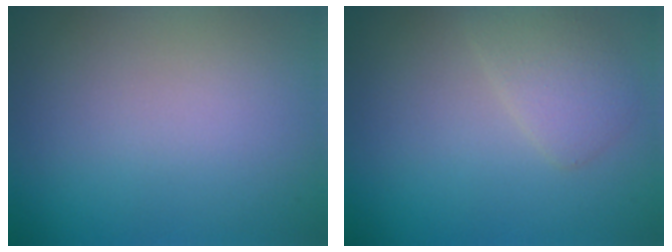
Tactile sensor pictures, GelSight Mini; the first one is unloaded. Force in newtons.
{"total": 2.1, "press": 2.1, "slide": 0.1}